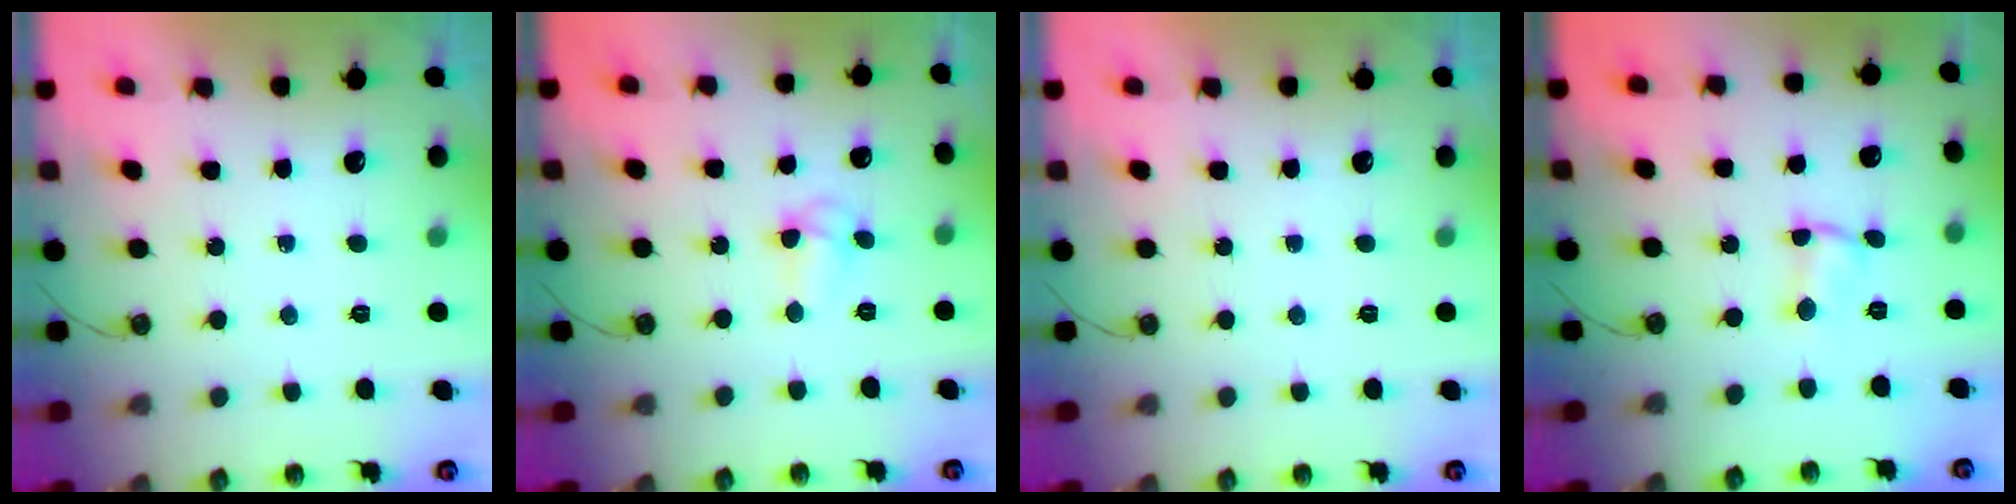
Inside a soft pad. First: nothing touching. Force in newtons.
{"total": 5.5, "press": 5.4, "slide": 0.7}
{"total": 0.0}
{"total": 1.3, "press": 1.2, "slide": 0.4}